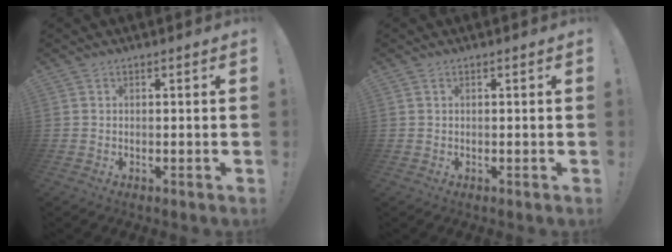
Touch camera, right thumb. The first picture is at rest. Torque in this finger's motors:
{"motor_torque": [0.09, -0.07, -0.12, 0.14, 0.00]}